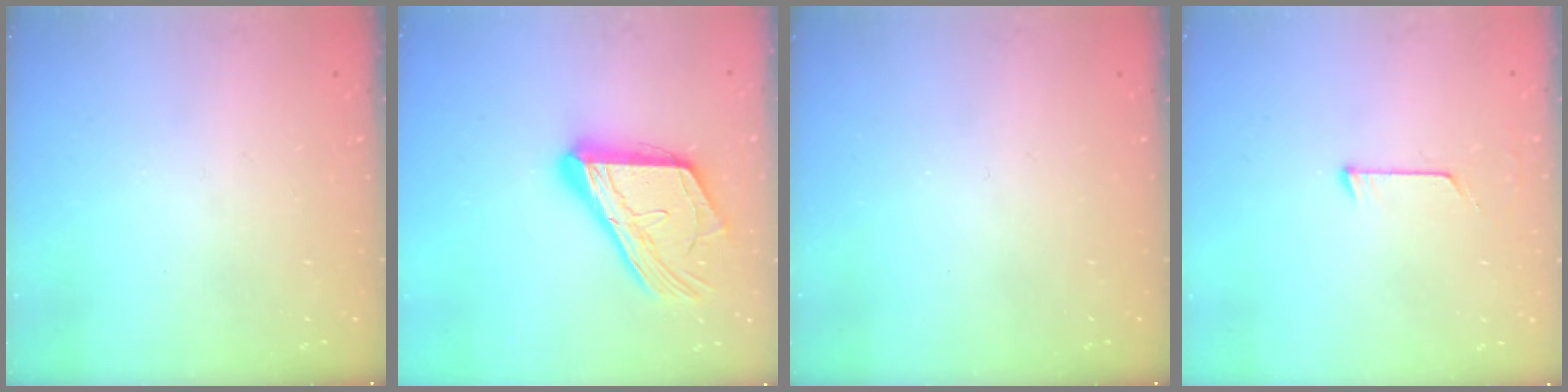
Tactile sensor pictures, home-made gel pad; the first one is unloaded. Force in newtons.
{"total": 19.1, "press": 19.0, "slide": 1.9}
{"total": 0.0}
{"total": 4.1, "press": 4.1, "slide": 0.3}